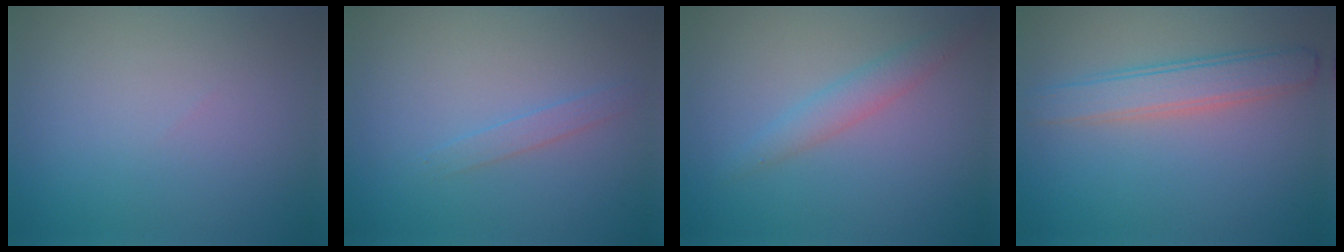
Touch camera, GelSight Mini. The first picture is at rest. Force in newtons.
{"total": 1.1, "press": 1.1, "slide": 0.1}
{"total": 2.1, "press": 2.1, "slide": 0.1}
{"total": 3.6, "press": 3.6, "slide": 0.1}